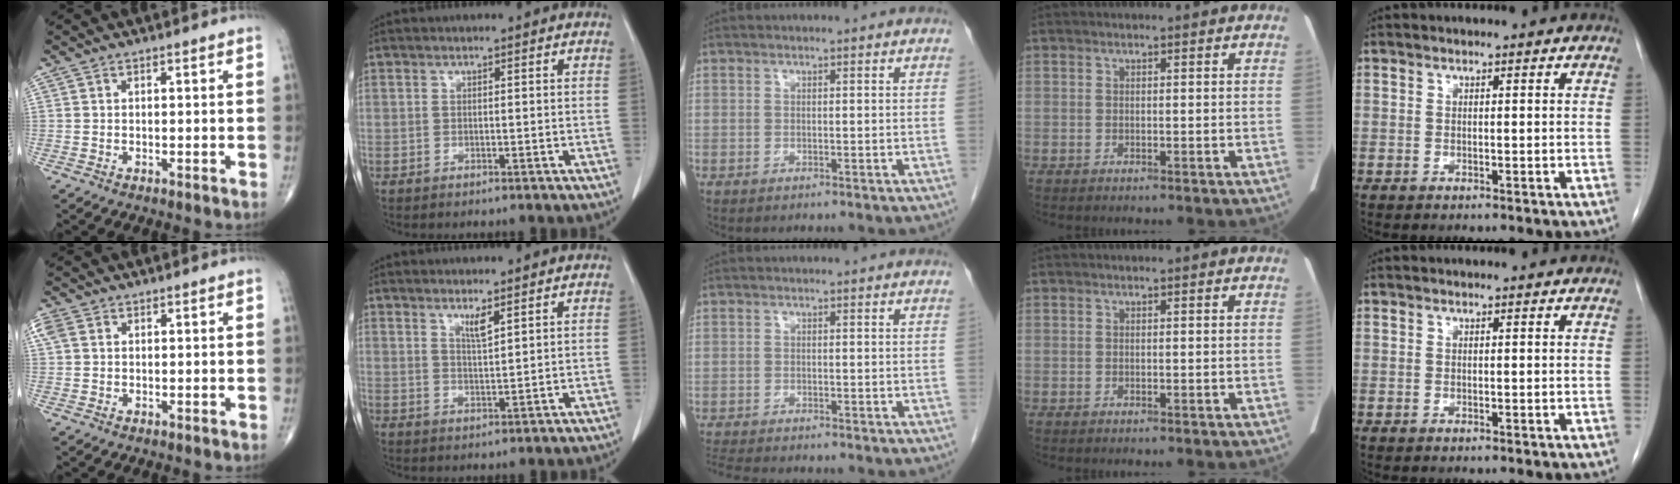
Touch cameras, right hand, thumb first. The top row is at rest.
{"thumb": {"total": 2.9, "force": [0.9, 2.2, 1.6], "torque": [-0.053, 0.015, 0.022]}, "index": {"total": 2.4, "force": [1.7, 0.1, 1.8], "torque": [-0.037, -0.009, 0.034]}, "middle": {"total": 5.2, "force": [-4.7, 0.6, 2.2], "torque": [-0.039, -0.012, -0.077]}}